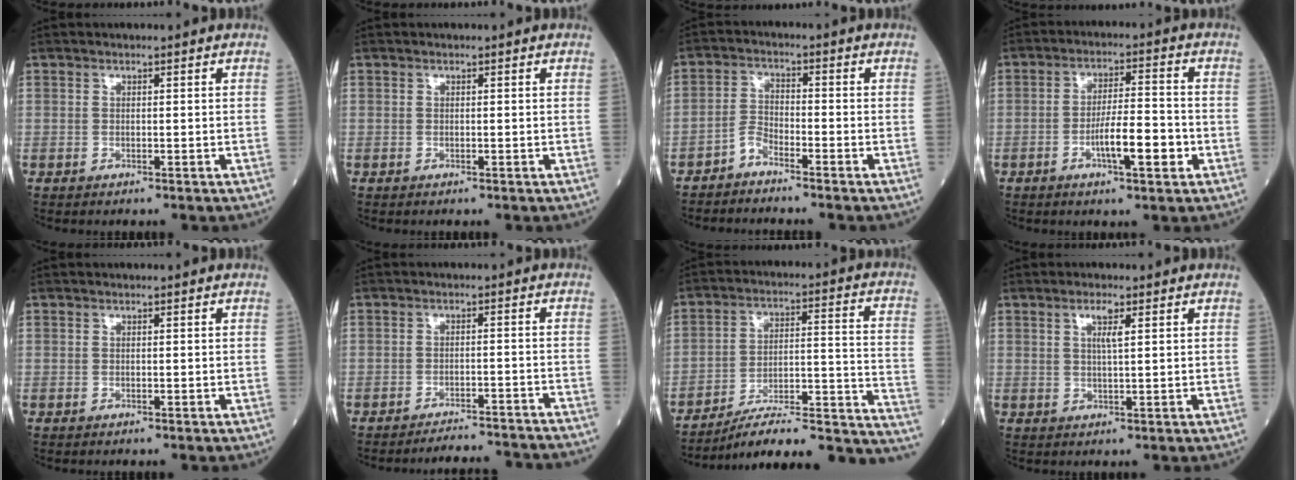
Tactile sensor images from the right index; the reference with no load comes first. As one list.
[{"total": 0.0}, {"total": 2.8, "force": [-2.5, 0.5, 1.0], "torque": [-0.020, -0.003, -0.054]}, {"total": 7.4, "force": [-2.6, 1.3, 6.8], "torque": [-0.117, 0.003, -0.043]}, {"total": 0.0}, {"total": 11.4, "force": [-11.0, -0.1, 2.7], "torque": [-0.015, -0.006, -0.136]}, {"total": 20.5, "force": [-17.1, 2.8, 11.0], "torque": [-0.086, 0.042, -0.246]}, {"total": 2.7, "force": [1.2, 0.2, 2.4], "torque": [-0.046, 0.001, 0.020]}]